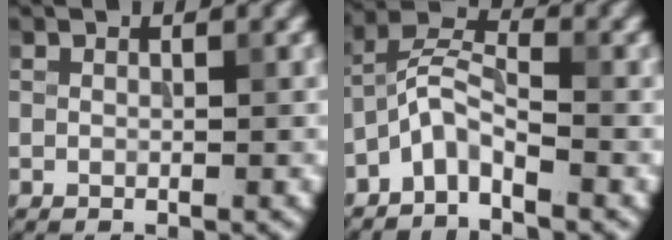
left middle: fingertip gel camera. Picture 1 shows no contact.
{"total": 3.3, "force": [-2.4, 1.0, 2.1], "torque": [-0.044, 0.016, -0.055]}